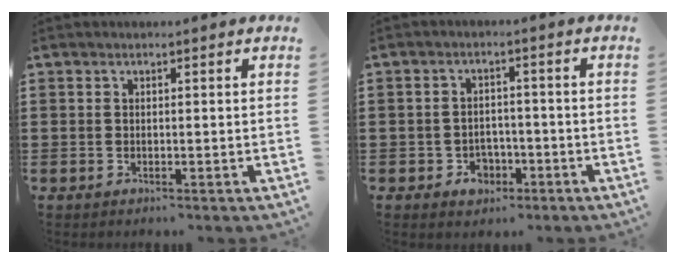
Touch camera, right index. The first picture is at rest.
{"total": 2.9, "force": [-1.8, 2.0, 1.0], "torque": [-0.023, 0.002, -0.038]}